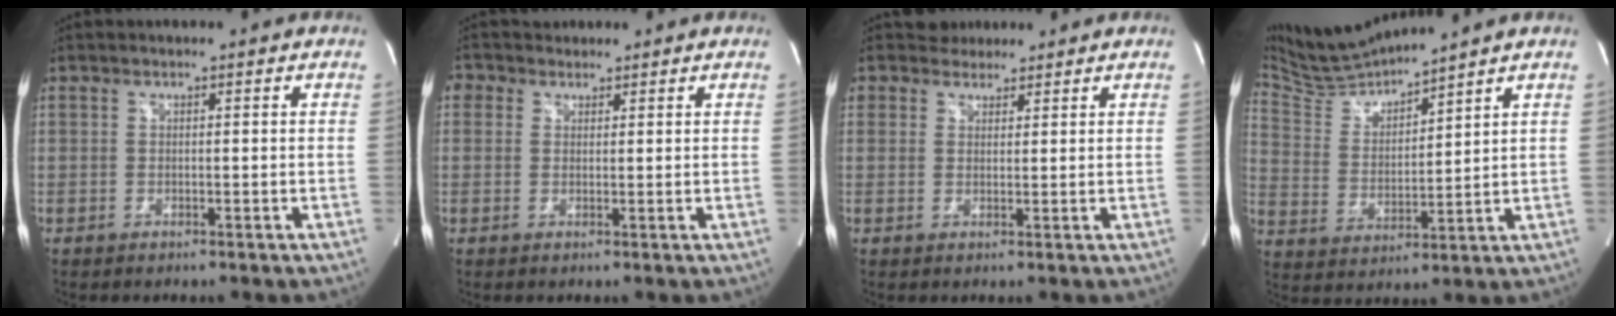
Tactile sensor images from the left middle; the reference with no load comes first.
{"total": 3.3, "force": [2.0, 2.6, 0.3], "torque": [-0.010, 0.027, 0.033]}
{"total": 2.9, "force": [2.4, 1.5, -0.4], "torque": [0.009, 0.010, 0.035]}
{"total": 8.9, "force": [8.8, -1.0, 1.2], "torque": [-0.046, 0.005, 0.191]}